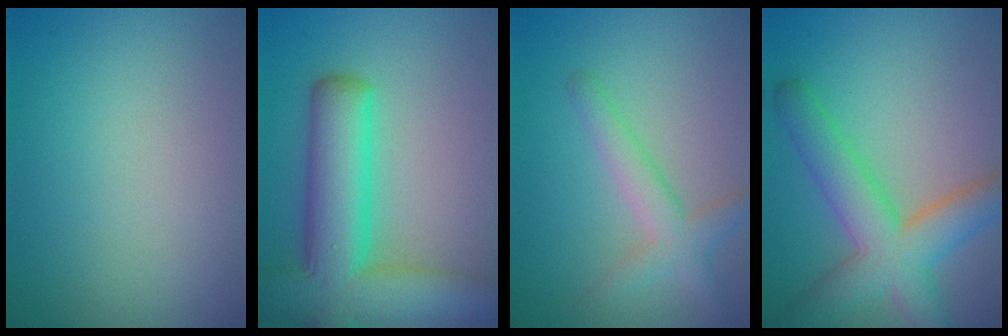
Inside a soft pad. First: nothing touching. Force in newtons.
{"total": 10.2, "press": 10.2, "slide": 0.6}
{"total": 3.2, "press": 3.2, "slide": 0.2}
{"total": 7.0, "press": 7.0, "slide": 0.3}